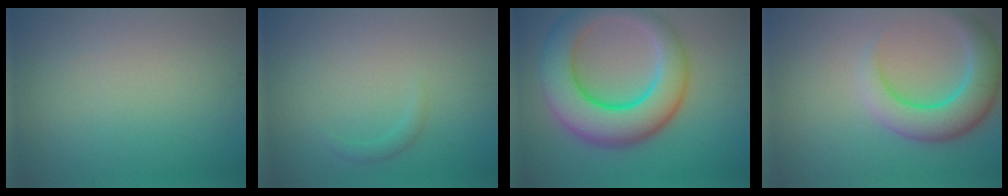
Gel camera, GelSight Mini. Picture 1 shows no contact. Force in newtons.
{"total": 0.9, "press": 0.9, "slide": 0.0}
{"total": 10.1, "press": 10.1, "slide": 0.4}
{"total": 6.2, "press": 6.2, "slide": 0.6}